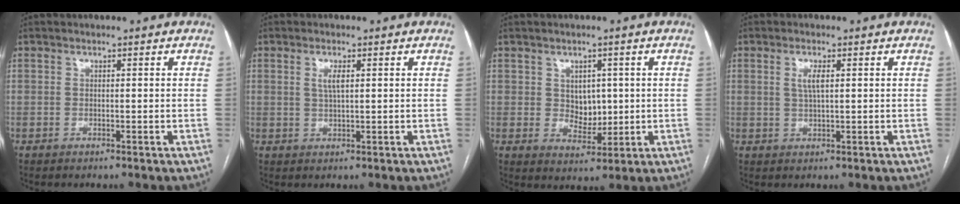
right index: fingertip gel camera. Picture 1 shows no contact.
{"total": 2.4, "force": [0.8, 0.4, 2.2], "torque": [-0.048, -0.001, 0.015]}
{"total": 4.3, "force": [0.6, 3.3, 2.8], "torque": [-0.038, -0.001, 0.020]}
{"total": 2.6, "force": [0.8, 0.5, 2.5], "torque": [-0.054, 0.000, 0.015]}